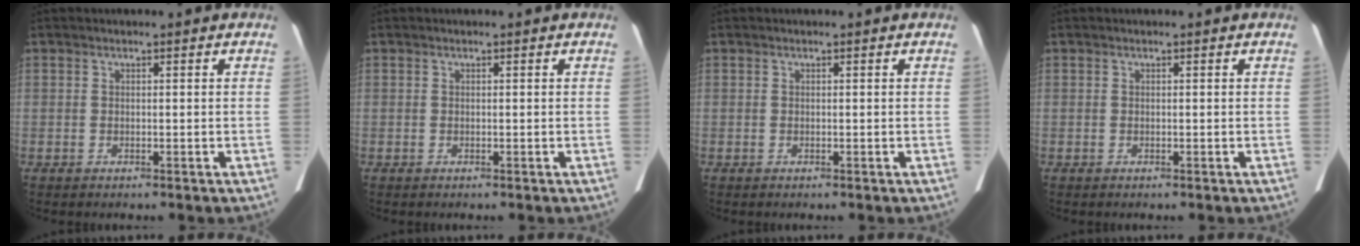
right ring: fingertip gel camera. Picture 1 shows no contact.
{"total": 0.0}
{"total": 0.0}
{"total": 0.0}